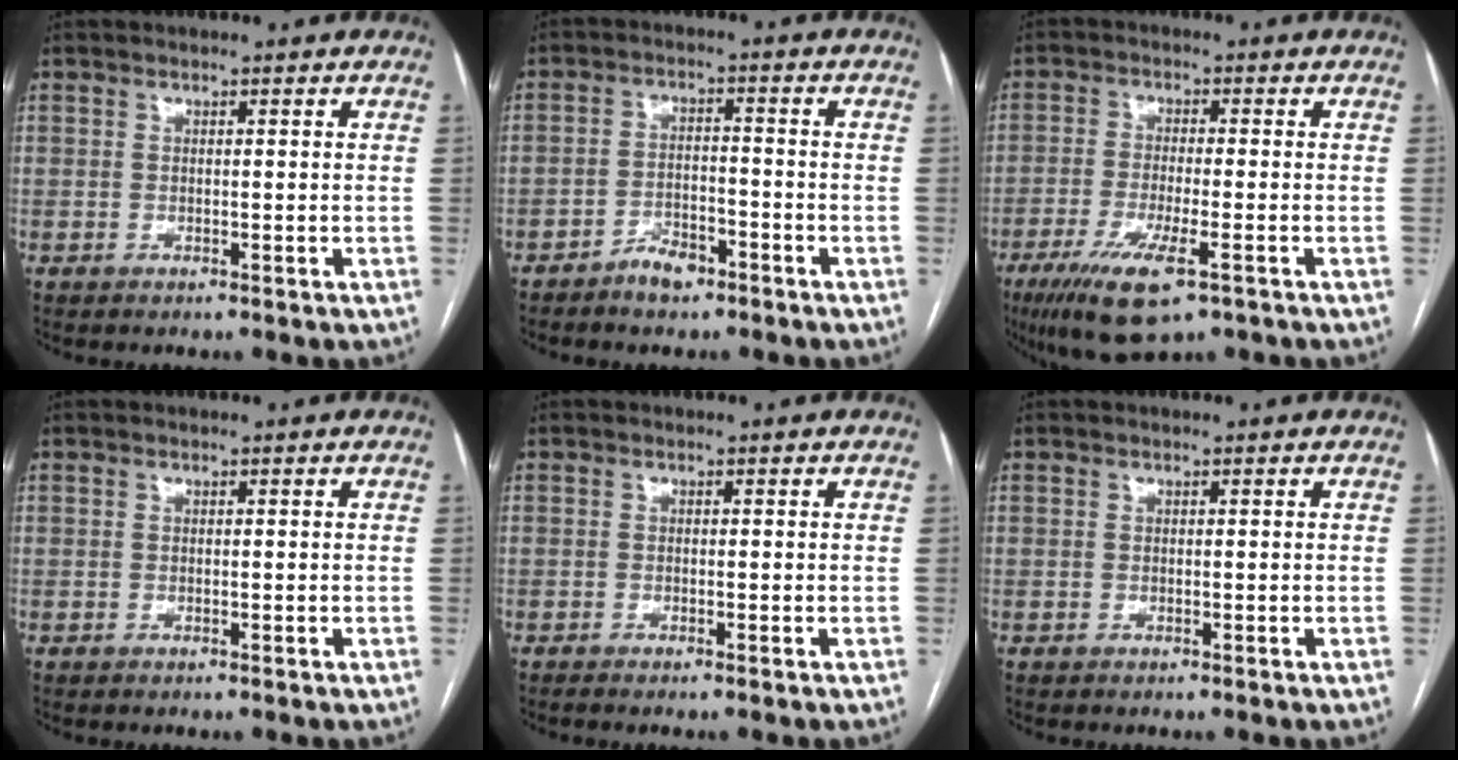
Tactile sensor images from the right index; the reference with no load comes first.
{"total": 4.3, "force": [-3.3, 1.8, 2.2], "torque": [-0.035, 0.005, -0.053]}
{"total": 10.1, "force": [-5.5, 1.9, 8.2], "torque": [-0.153, -0.026, -0.091]}
{"total": 0.0}
{"total": 0.8, "force": [-0.6, -0.2, 0.5], "torque": [-0.009, 0.001, -0.012]}
{"total": 0.0}